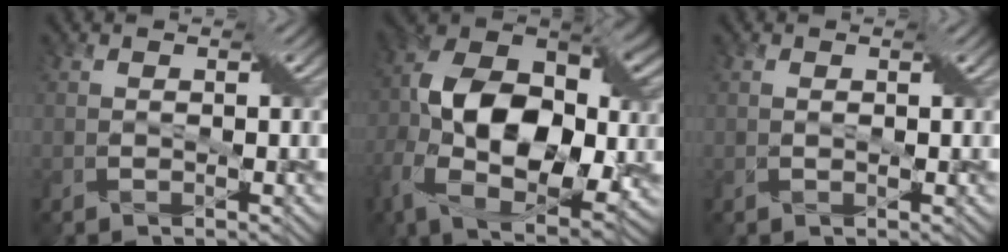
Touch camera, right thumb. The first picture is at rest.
{"total": 16.6, "force": [-1.7, 11.2, 12.1], "torque": [-0.256, -0.005, -0.038]}
{"total": 0.8, "force": [0.3, 0.4, 0.6], "torque": [-0.015, 0.000, 0.006]}